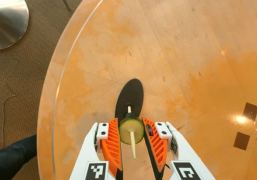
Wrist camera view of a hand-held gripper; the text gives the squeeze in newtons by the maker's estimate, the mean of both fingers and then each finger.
{"total": 9.8, "left": 9.1, "right": 10.4}